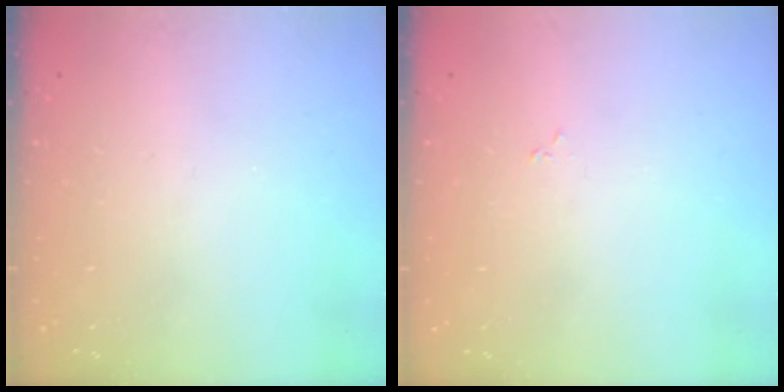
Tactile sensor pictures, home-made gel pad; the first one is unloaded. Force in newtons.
{"total": 1.9, "press": 1.9, "slide": 0.3}